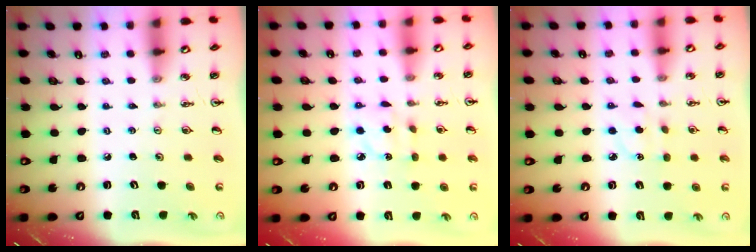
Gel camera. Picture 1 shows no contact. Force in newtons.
{"total": 4.1, "press": 4.1, "slide": 0.2}
{"total": 3.5, "press": 3.4, "slide": 0.6}